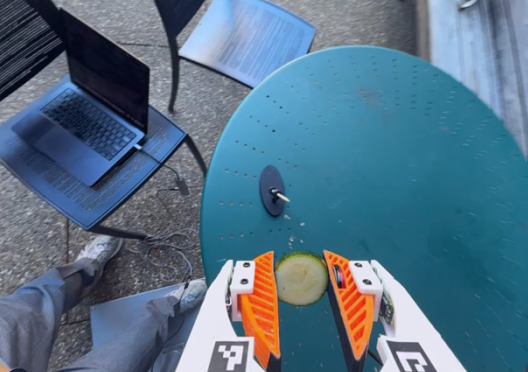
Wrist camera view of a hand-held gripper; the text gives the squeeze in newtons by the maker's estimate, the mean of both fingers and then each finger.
{"total": 11.7, "left": 12.0, "right": 11.5}